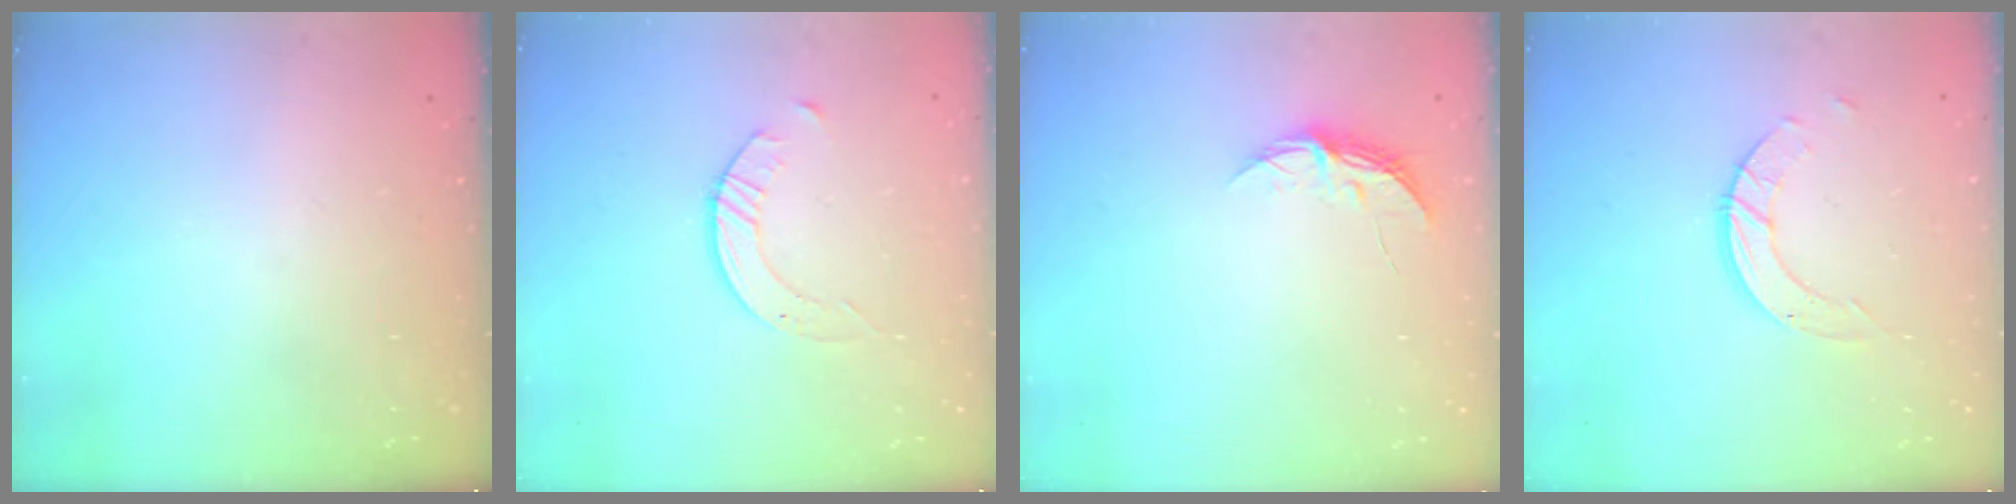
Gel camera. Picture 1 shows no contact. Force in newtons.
{"total": 2.6, "press": 2.6, "slide": 0.3}
{"total": 5.3, "press": 5.3, "slide": 0.5}
{"total": 5.9, "press": 5.9, "slide": 0.5}